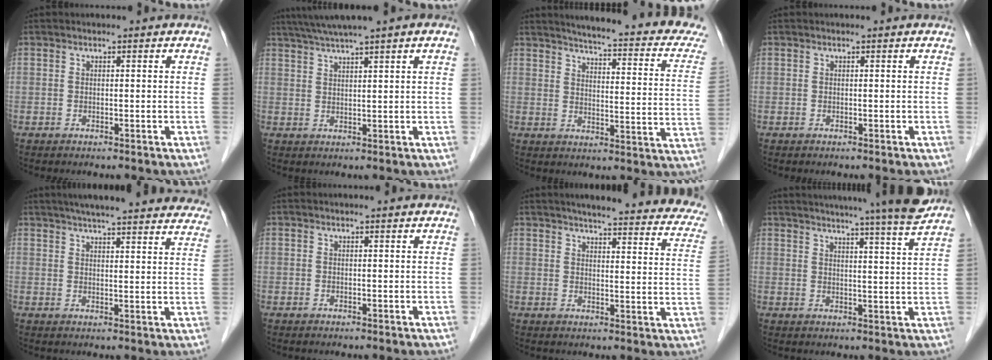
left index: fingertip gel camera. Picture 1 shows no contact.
{"total": 8.1, "force": [6.0, -0.5, 5.4], "torque": [-0.090, 0.038, 0.092]}
{"total": 22.1, "force": [19.3, 2.1, 10.4], "torque": [-0.128, -0.055, 0.215]}
{"total": 0.0}
{"total": 27.6, "force": [24.8, 3.3, 11.9], "torque": [-0.172, -0.029, 0.289]}
{"total": 0.7, "force": [0.6, -0.1, 0.3], "torque": [-0.013, 0.001, 0.015]}
{"total": 24.3, "force": [21.1, 3.2, 11.7], "torque": [-0.138, -0.031, 0.229]}
{"total": 16.2, "force": [14.6, -2.0, 6.9], "torque": [-0.111, -0.042, 0.180]}